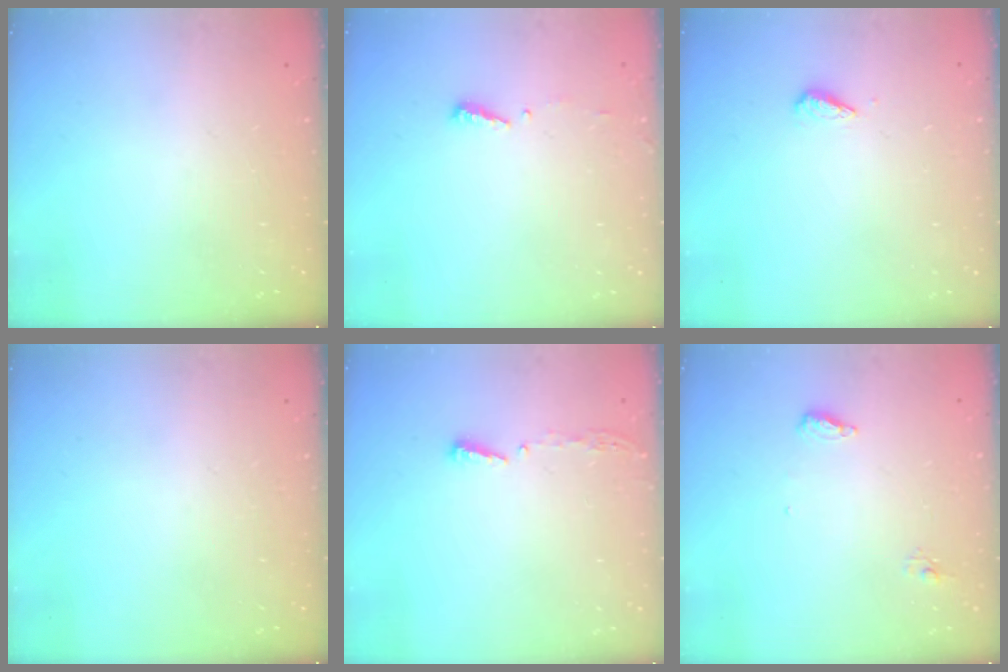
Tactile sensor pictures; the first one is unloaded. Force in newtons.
{"total": 3.9, "press": 3.9, "slide": 0.4}
{"total": 2.7, "press": 2.7, "slide": 0.6}
{"total": 0.0}
{"total": 3.8, "press": 3.8, "slide": 0.4}
{"total": 6.5, "press": 6.4, "slide": 1.1}